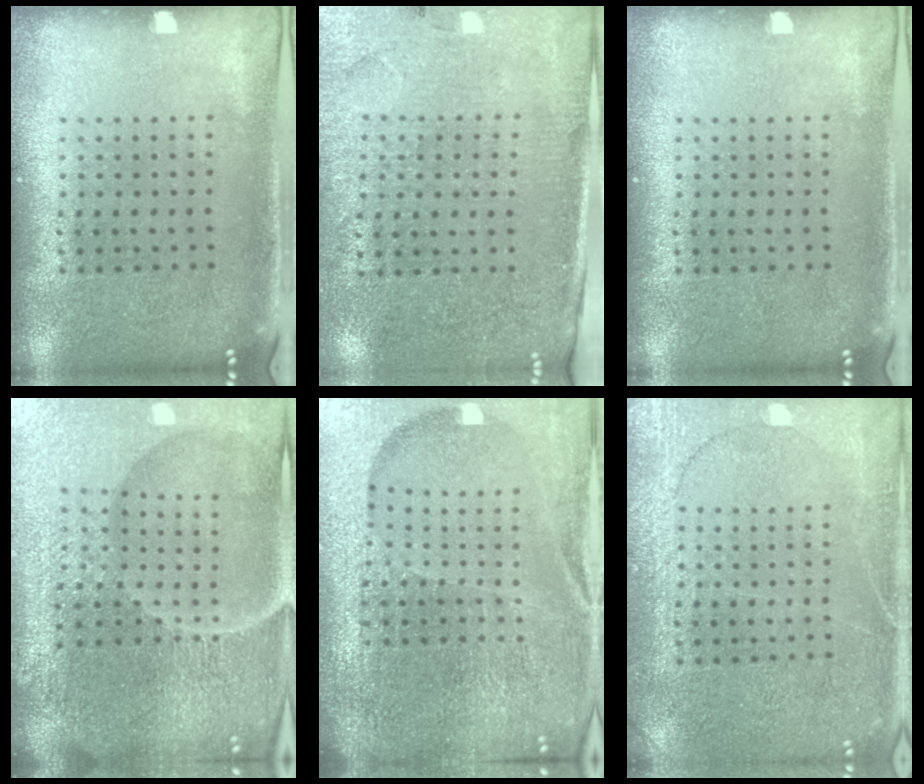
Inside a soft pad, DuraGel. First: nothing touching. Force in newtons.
{"total": 3.0, "press": 2.8, "slide": 0.9}
{"total": 0.0}
{"total": 6.6, "press": 5.8, "slide": 3.0}
{"total": 6.6, "press": 5.8, "slide": 3.2}
{"total": 4.3, "press": 4.3, "slide": 0.6}